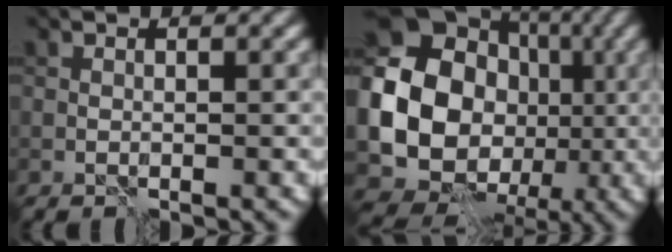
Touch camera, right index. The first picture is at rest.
{"total": 16.9, "force": [-0.2, 14.9, 8.0], "torque": [-0.143, -0.017, -0.013]}